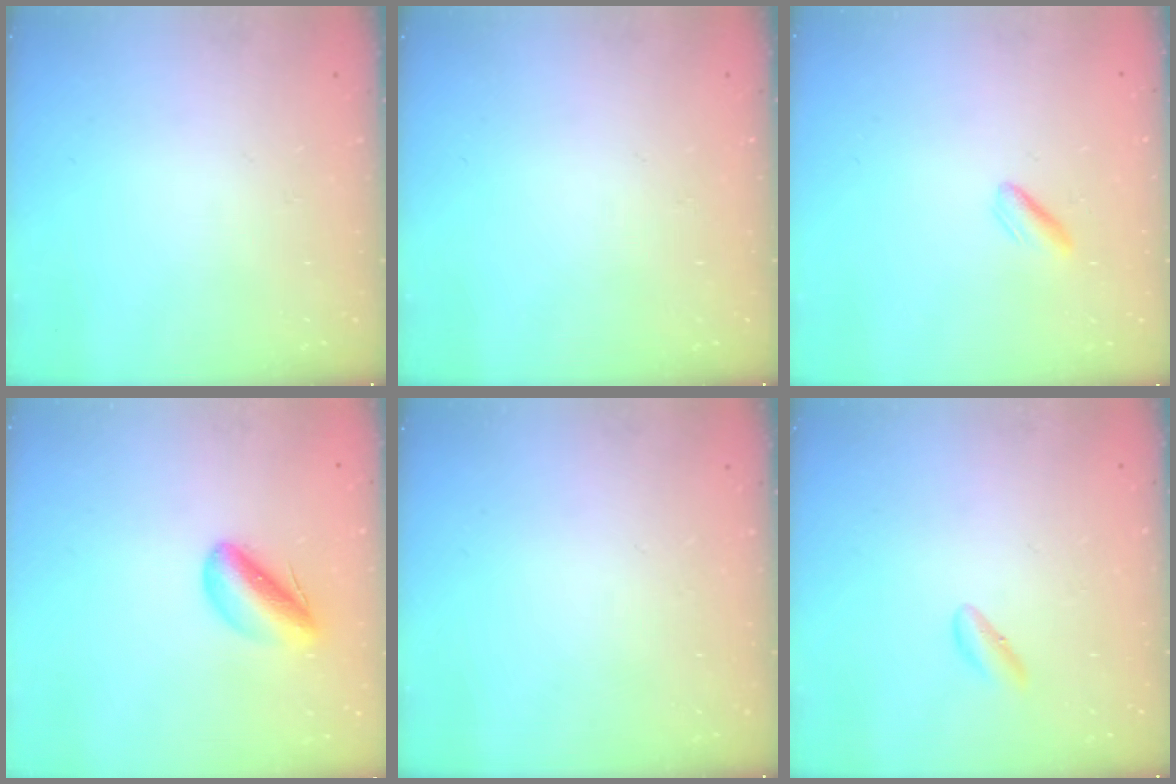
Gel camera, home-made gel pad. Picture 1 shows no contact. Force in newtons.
{"total": 0.0}
{"total": 2.1, "press": 2.0, "slide": 0.7}
{"total": 7.4, "press": 7.1, "slide": 2.0}
{"total": 0.0}
{"total": 2.1, "press": 2.0, "slide": 0.7}